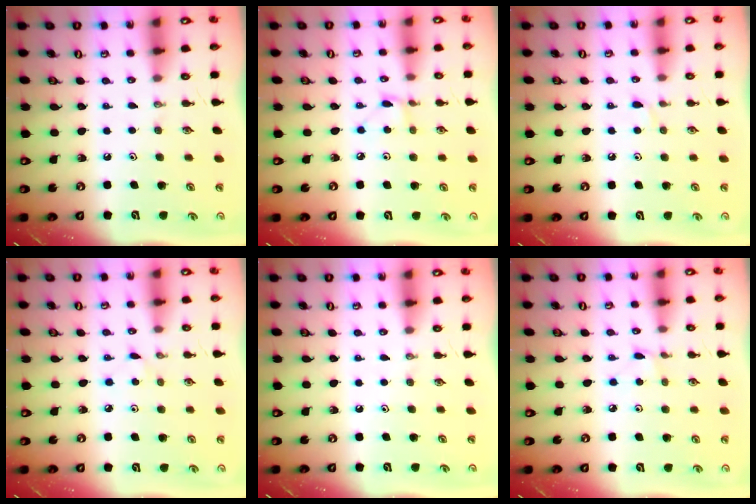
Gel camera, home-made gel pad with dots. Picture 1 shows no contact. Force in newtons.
{"total": 3.0, "press": 3.0, "slide": 0.4}
{"total": 3.2, "press": 3.2, "slide": 0.4}
{"total": 2.3, "press": 2.3, "slide": 0.3}
{"total": 0.0}
{"total": 1.5, "press": 1.5, "slide": 0.2}